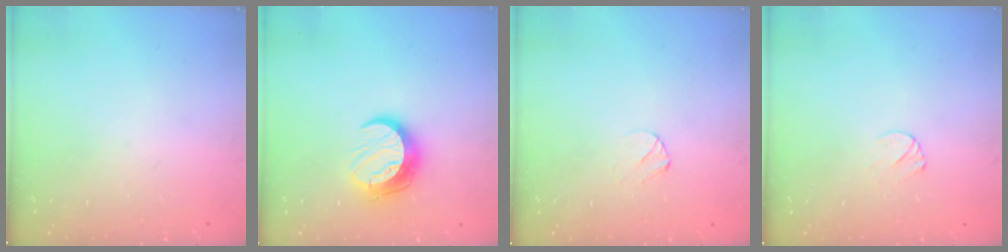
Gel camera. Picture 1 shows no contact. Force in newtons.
{"total": 11.1, "press": 11.1, "slide": 1.0}
{"total": 3.0, "press": 3.0, "slide": 0.3}
{"total": 4.2, "press": 4.2, "slide": 0.4}